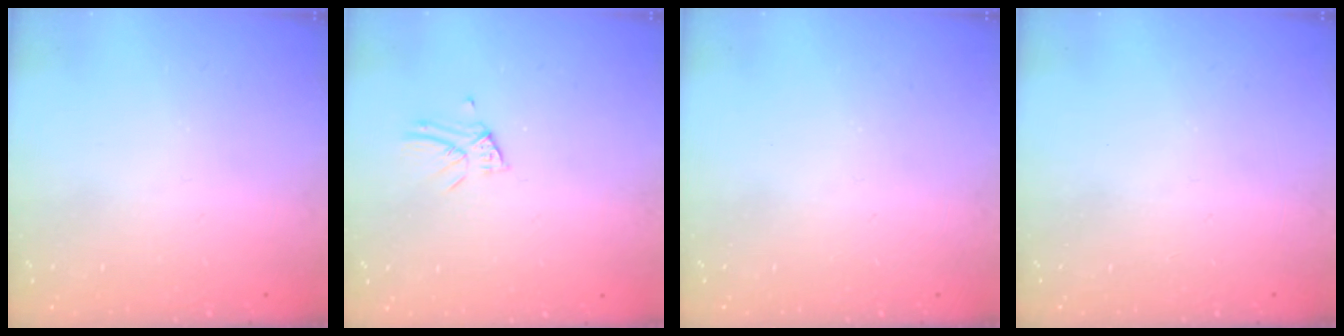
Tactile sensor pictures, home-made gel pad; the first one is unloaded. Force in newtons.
{"total": 4.0, "press": 3.9, "slide": 0.3}
{"total": 0.0}
{"total": 0.0}